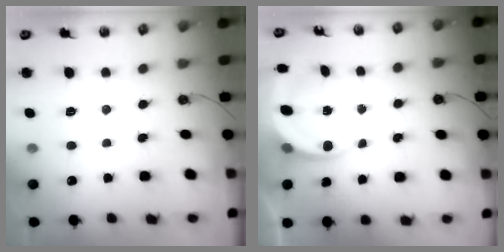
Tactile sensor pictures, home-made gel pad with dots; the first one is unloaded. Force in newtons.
{"total": 6.2, "press": 6.0, "slide": 1.5}